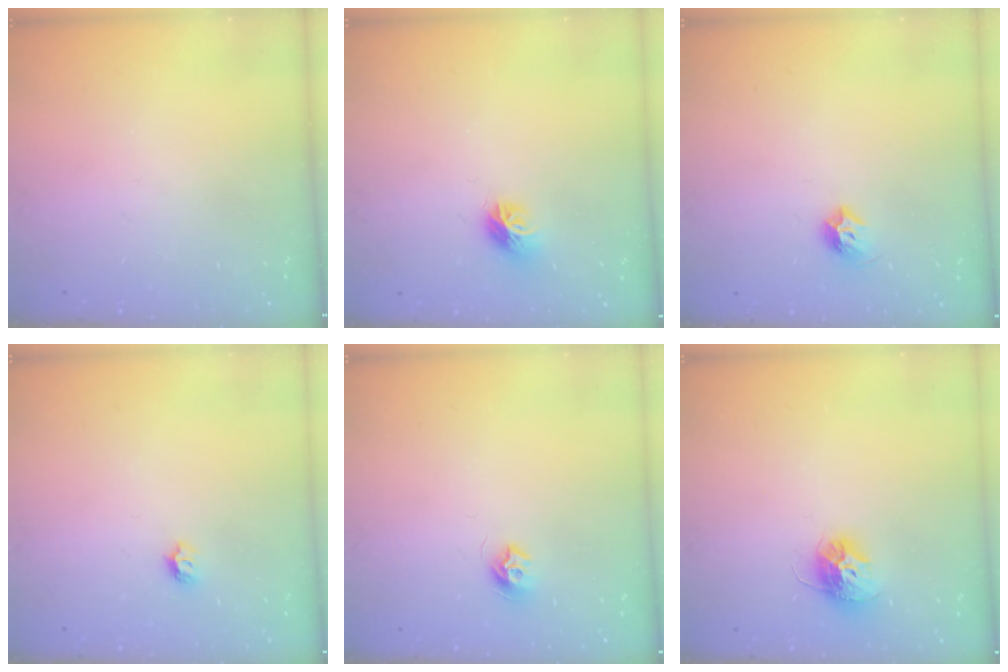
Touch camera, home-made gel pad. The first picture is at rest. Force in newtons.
{"total": 8.1, "press": 8.1, "slide": 0.2}
{"total": 7.4, "press": 7.3, "slide": 1.2}
{"total": 5.5, "press": 5.5, "slide": 0.5}
{"total": 7.6, "press": 7.5, "slide": 0.5}
{"total": 10.5, "press": 10.4, "slide": 0.9}